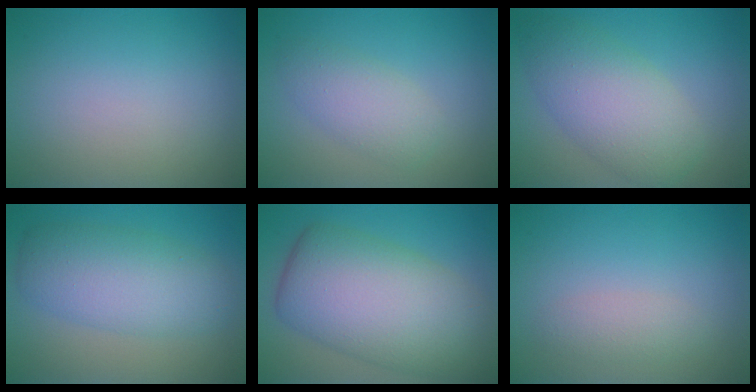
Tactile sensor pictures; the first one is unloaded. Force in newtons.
{"total": 3.1, "press": 3.1, "slide": 0.2}
{"total": 6.2, "press": 6.2, "slide": 0.3}
{"total": 5.8, "press": 5.8, "slide": 0.1}
{"total": 10.7, "press": 10.7, "slide": 0.3}
{"total": 1.5, "press": 1.5, "slide": 0.1}